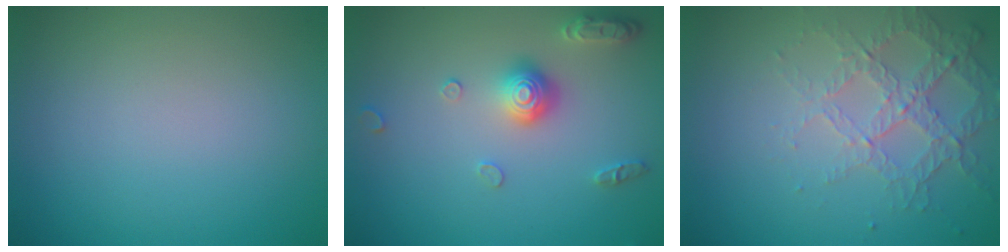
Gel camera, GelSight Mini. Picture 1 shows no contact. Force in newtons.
{"total": 3.0, "press": 2.9, "slide": 0.7}
{"total": 4.1, "press": 2.9, "slide": 3.0}